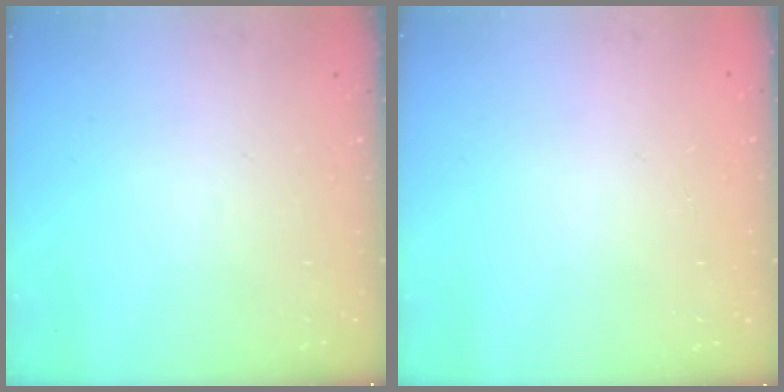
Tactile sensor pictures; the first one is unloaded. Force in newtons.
{"total": 0.0}